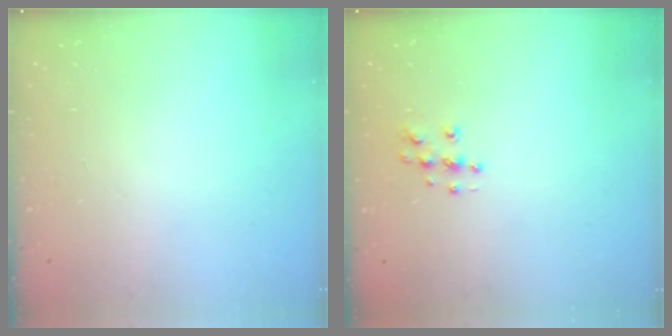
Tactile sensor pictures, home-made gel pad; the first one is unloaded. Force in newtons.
{"total": 4.8, "press": 4.8, "slide": 0.3}